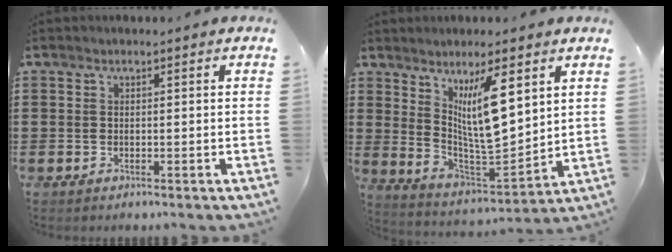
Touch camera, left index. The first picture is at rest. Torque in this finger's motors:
{"motor_torque": [1.29, -0.85, 0.81, 0.21]}